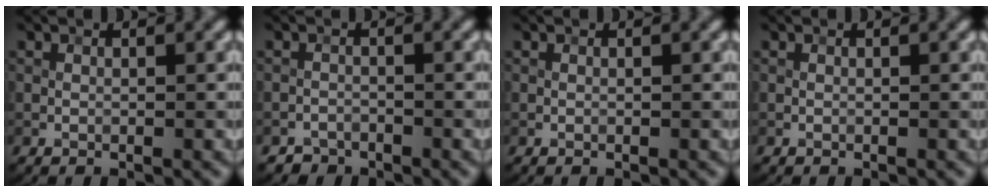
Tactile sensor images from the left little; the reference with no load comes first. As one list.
[{"total": 1.5, "force": [-1.3, 0.7, -0.2], "torque": [0.009, 0.008, -0.024]}, {"total": 0.0}, {"total": 0.0}]